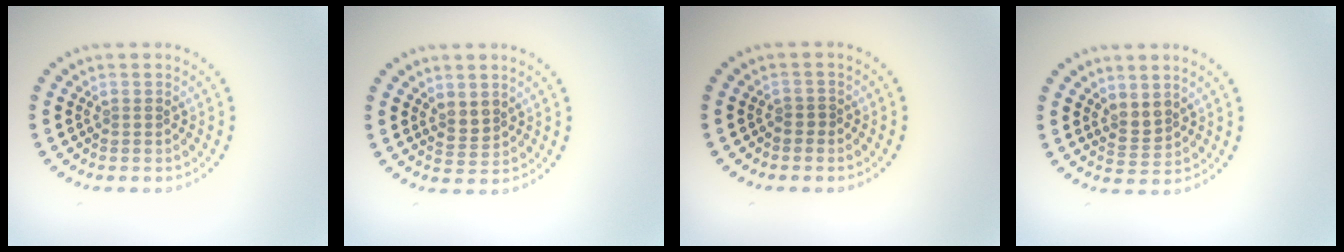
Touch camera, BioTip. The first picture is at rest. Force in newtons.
{"total": 1.7, "press": 1.5, "slide": 0.8}
{"total": 0.6, "press": 0.4, "slide": 0.5}
{"total": 1.8, "press": 1.5, "slide": 1.0}